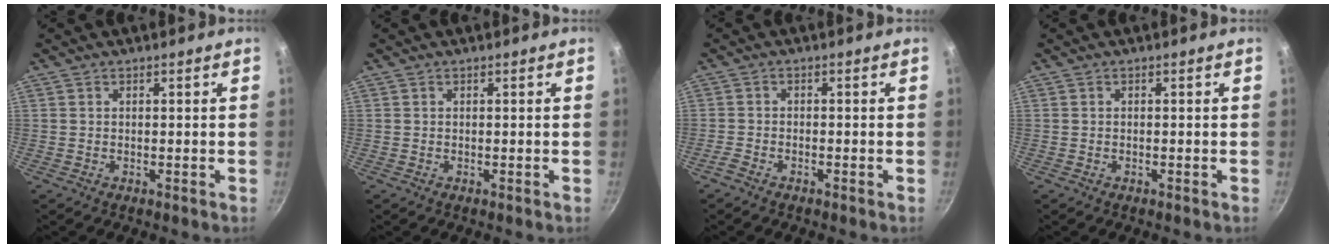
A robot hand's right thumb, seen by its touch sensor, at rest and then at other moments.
{"total": 0.0}
{"total": 1.9, "force": [-1.6, 0.6, 0.8], "torque": [-0.035, 0.014, -0.036]}
{"total": 0.0}